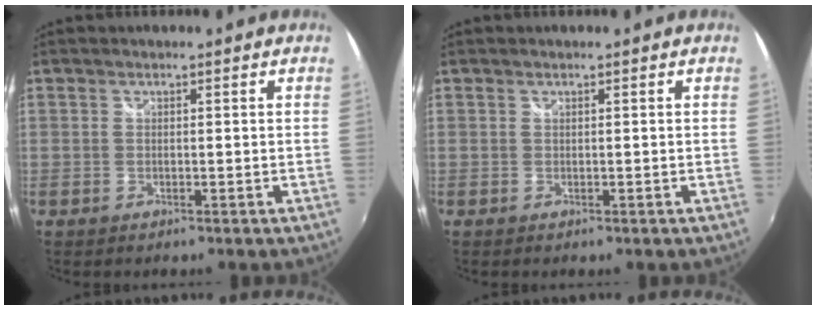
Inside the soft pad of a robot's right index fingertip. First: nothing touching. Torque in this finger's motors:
{"motor_torque": [0.04, 0.04, 0.04, 0.01]}